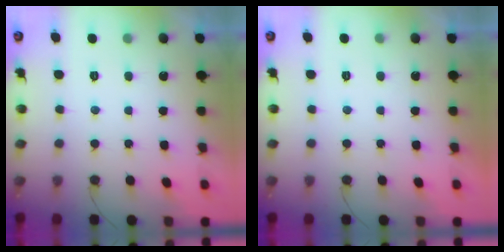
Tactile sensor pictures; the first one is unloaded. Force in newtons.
{"total": 1.8, "press": 1.8, "slide": 0.0}